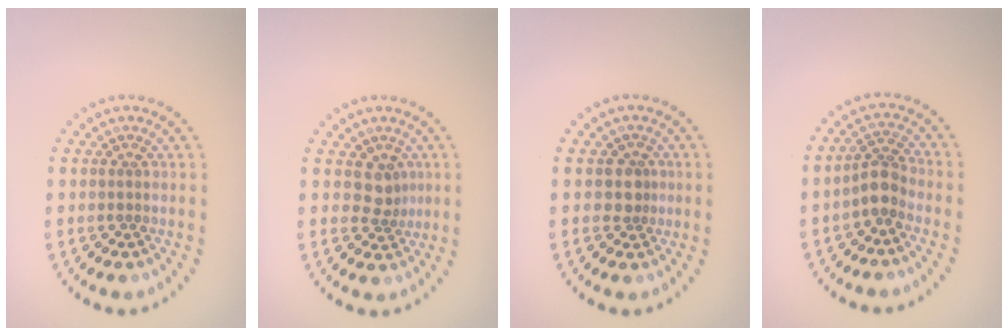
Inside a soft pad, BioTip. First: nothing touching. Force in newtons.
{"total": 1.9, "press": 1.6, "slide": 1.1}
{"total": 1.8, "press": 1.5, "slide": 1.0}
{"total": 2.6, "press": 2.0, "slide": 1.6}